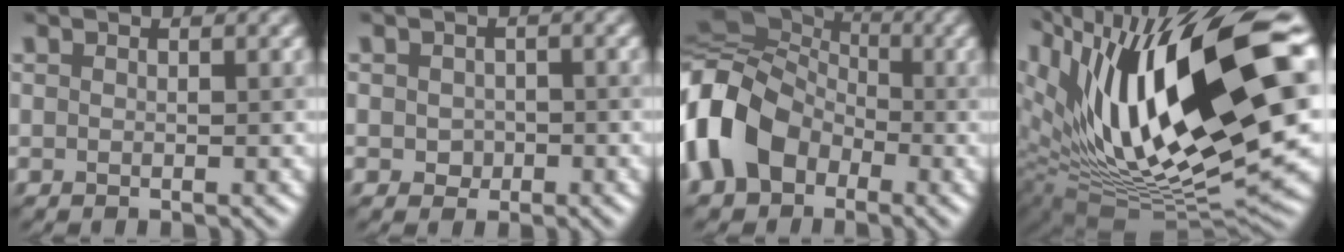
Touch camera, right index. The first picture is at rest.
{"total": 1.5, "force": [-0.3, 1.3, 0.7], "torque": [-0.011, -0.003, -0.007]}
{"total": 9.6, "force": [-2.8, 7.1, 5.8], "torque": [-0.121, 0.007, -0.074]}
{"total": 18.3, "force": [6.7, 6.5, 15.8], "torque": [-0.275, 0.016, 0.116]}